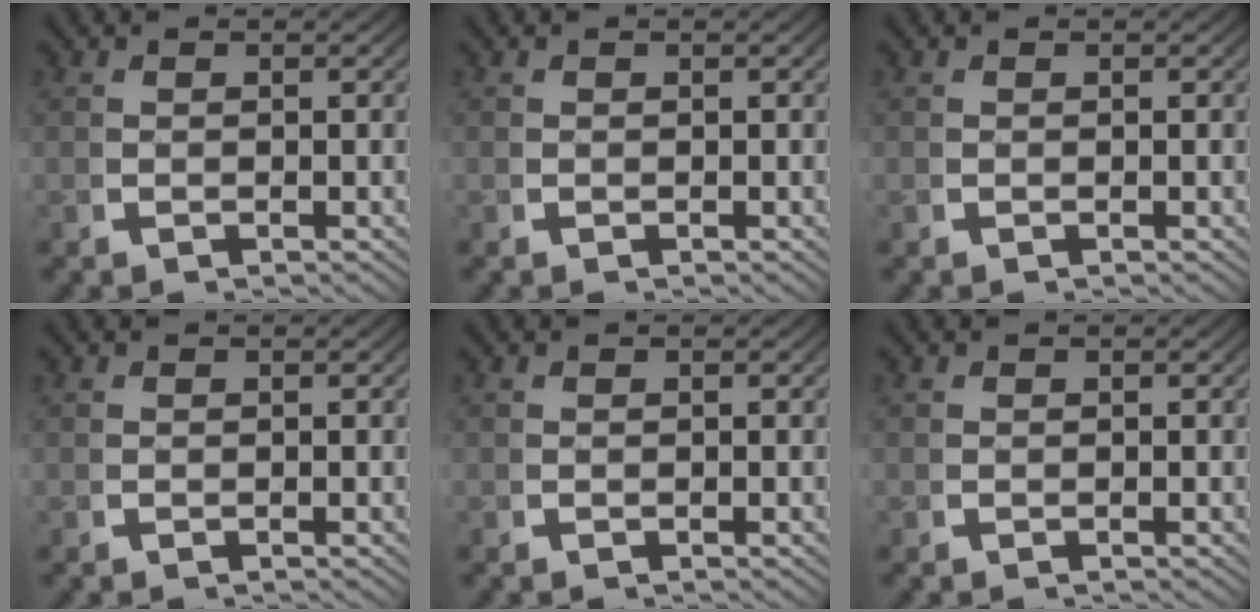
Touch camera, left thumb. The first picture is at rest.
{"total": 0.0}
{"total": 0.0}
{"total": 0.0}
{"total": 0.0}
{"total": 0.0}